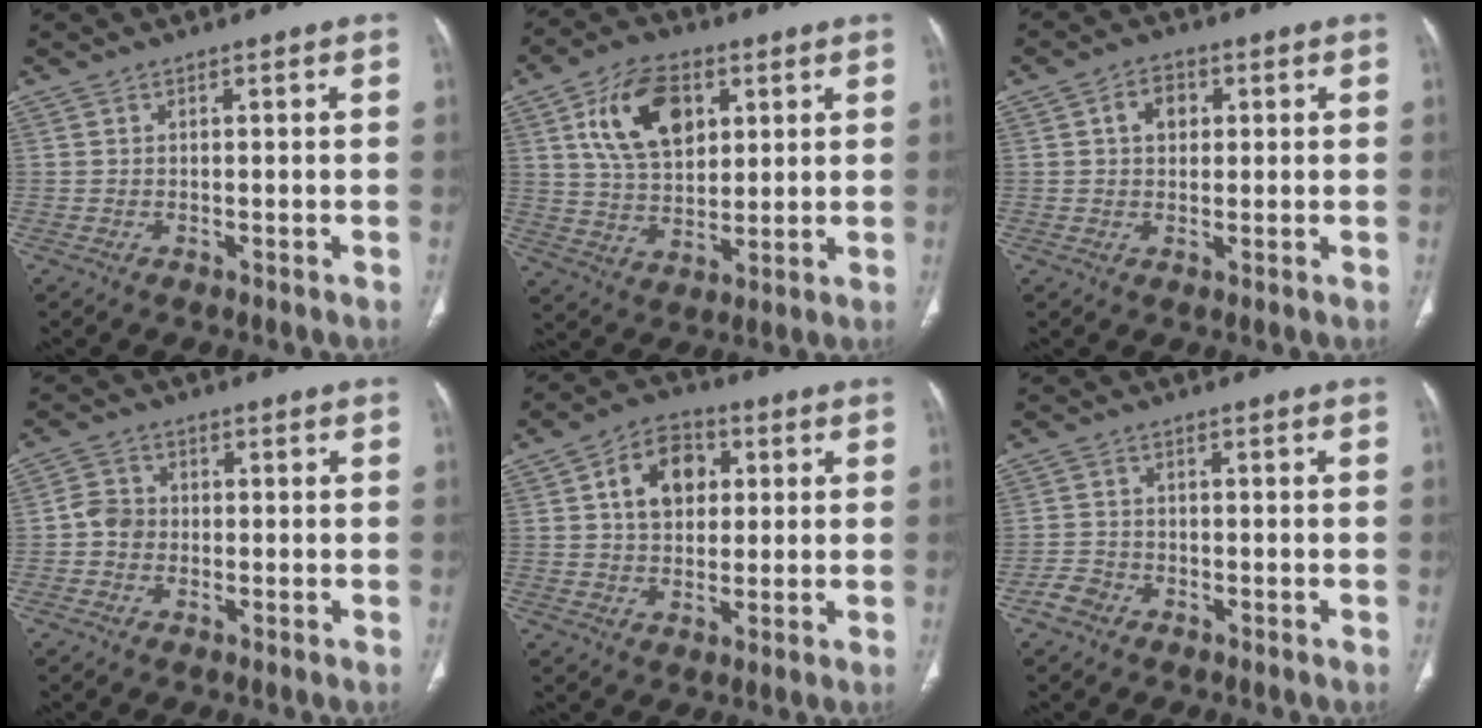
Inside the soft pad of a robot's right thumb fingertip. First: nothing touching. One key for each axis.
{"total": 14.8, "fx": 5.4, "fy": 9.3, "fz": 10.2, "tx": -0.153, "ty": -0.013, "tz": 0.102}
{"total": 4.5, "fx": 1.1, "fy": 3.5, "fz": 2.7, "tx": -0.026, "ty": 0.007, "tz": 0.015}
{"total": 3.8, "fx": -0.6, "fy": 3.4, "fz": 1.6, "tx": -0.014, "ty": 0.009, "tz": -0.018}
{"total": 10.3, "fx": 2.5, "fy": 7.5, "fz": 6.6, "tx": -0.078, "ty": 0.007, "tz": 0.036}
{"total": 3.0, "fx": -1.8, "fy": 2.3, "fz": 0.9, "tx": -0.012, "ty": 0.014, "tz": -0.037}